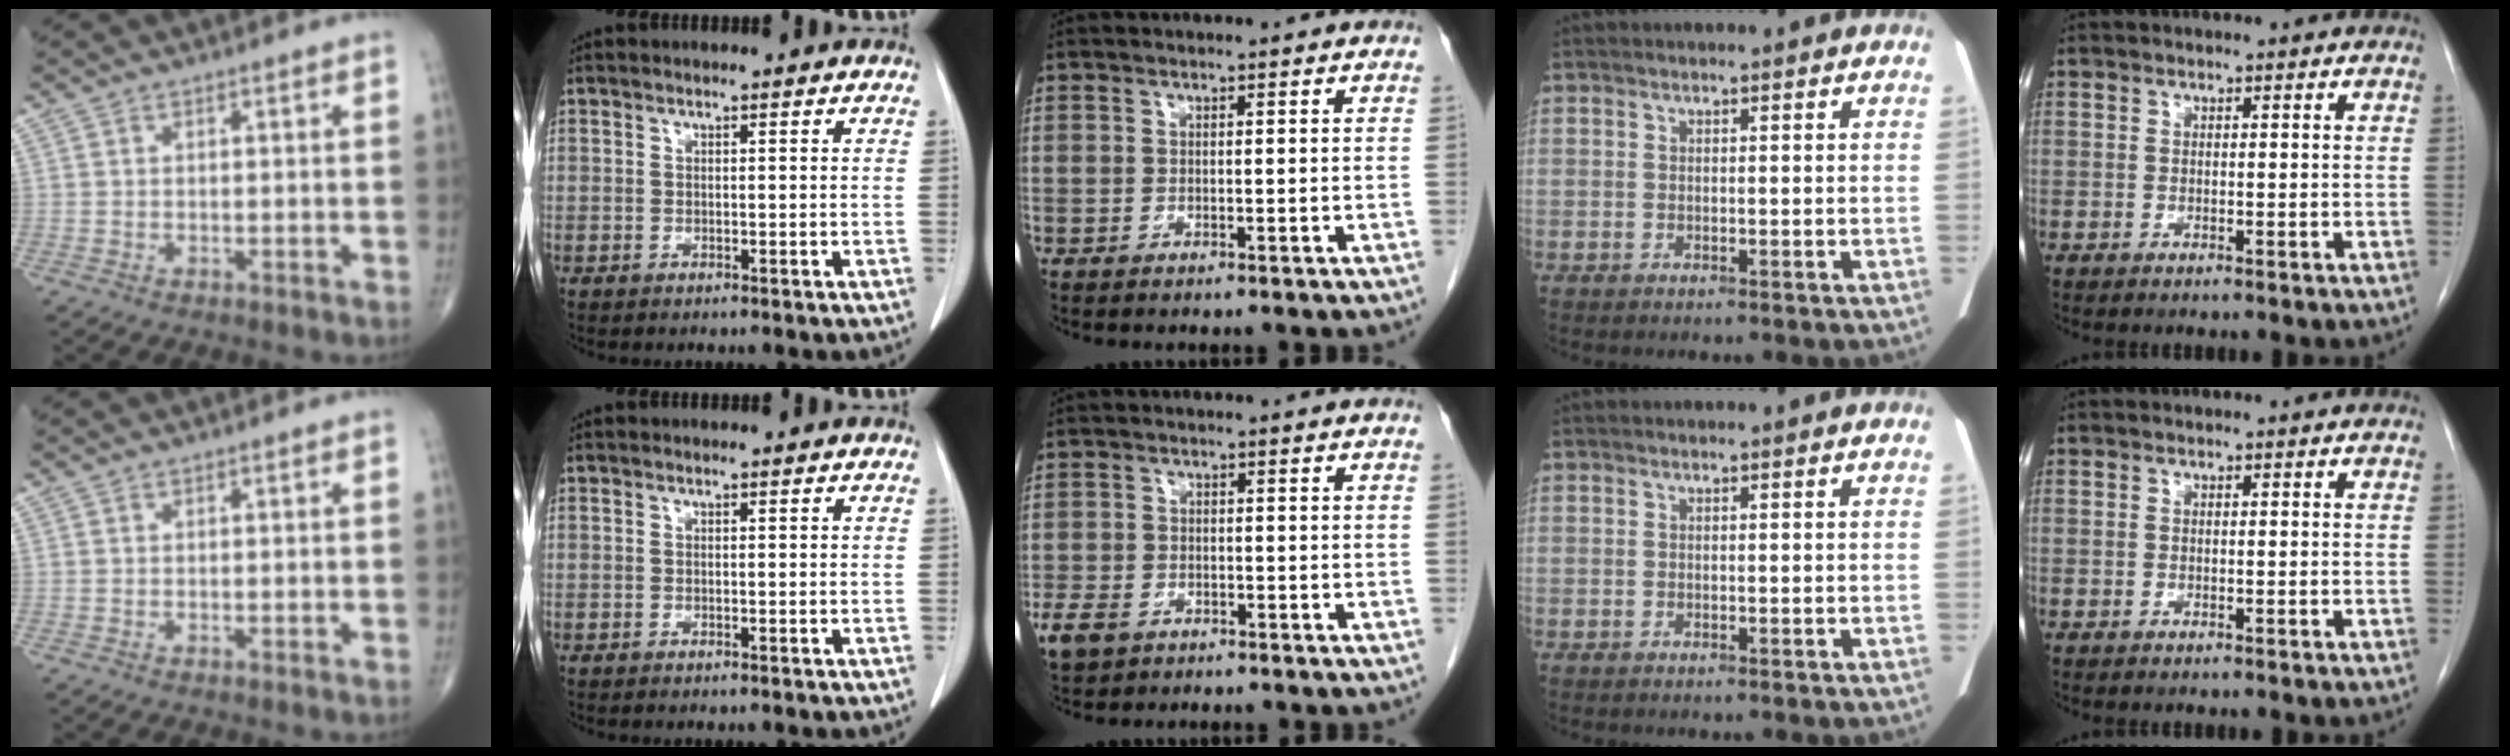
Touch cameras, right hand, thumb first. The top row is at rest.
{"middle": {"total": 5.0, "force": [-3.2, 3.3, 2.1], "torque": [-0.043, -0.002, -0.052]}}